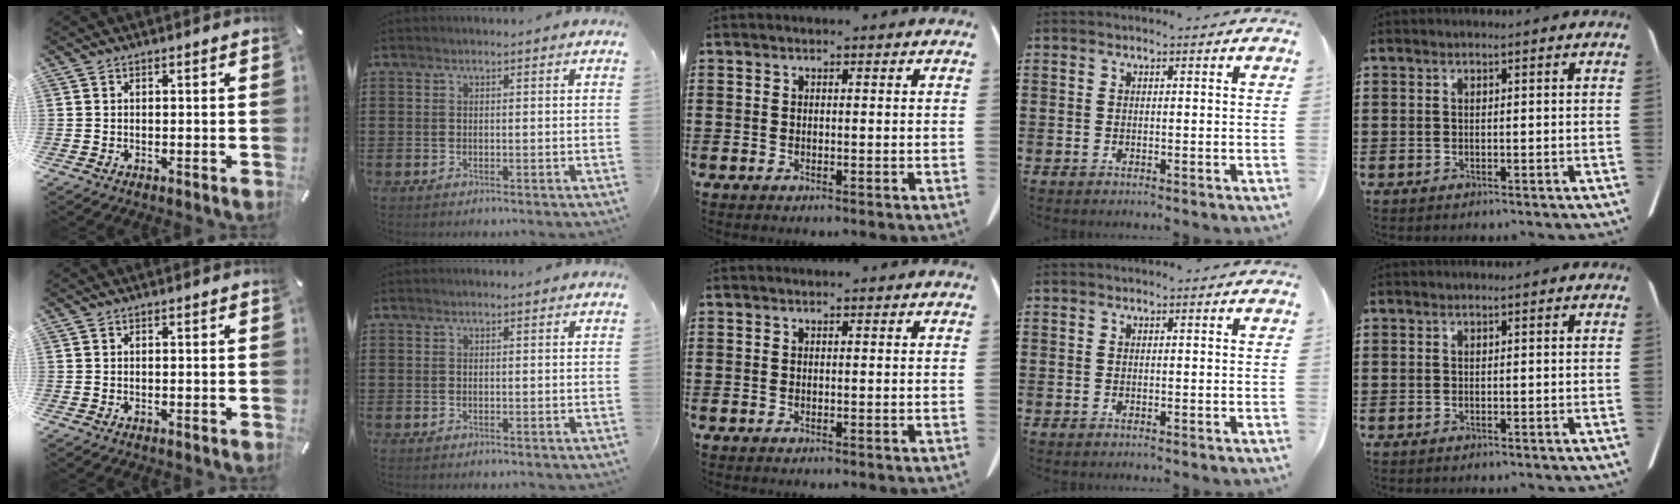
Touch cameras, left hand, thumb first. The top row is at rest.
{}